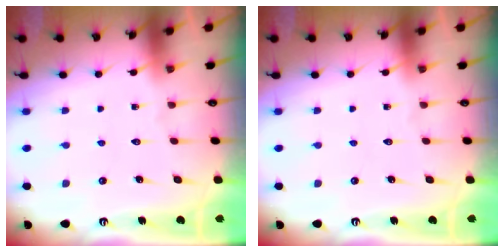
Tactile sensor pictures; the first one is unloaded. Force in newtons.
{"total": 0.0}